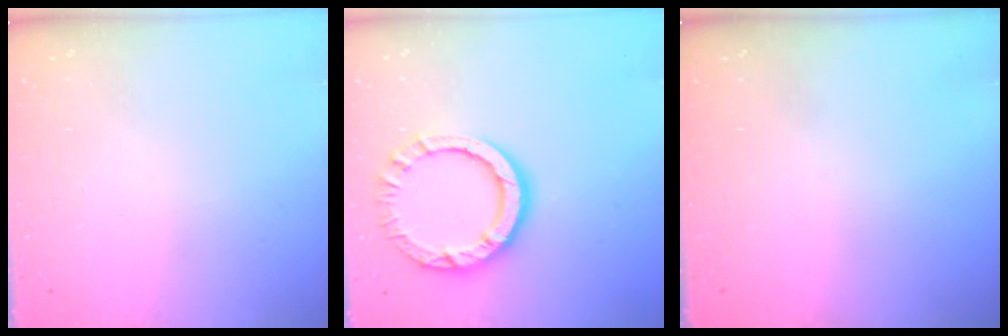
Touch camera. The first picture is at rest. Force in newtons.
{"total": 11.5, "press": 11.5, "slide": 0.8}
{"total": 0.0}